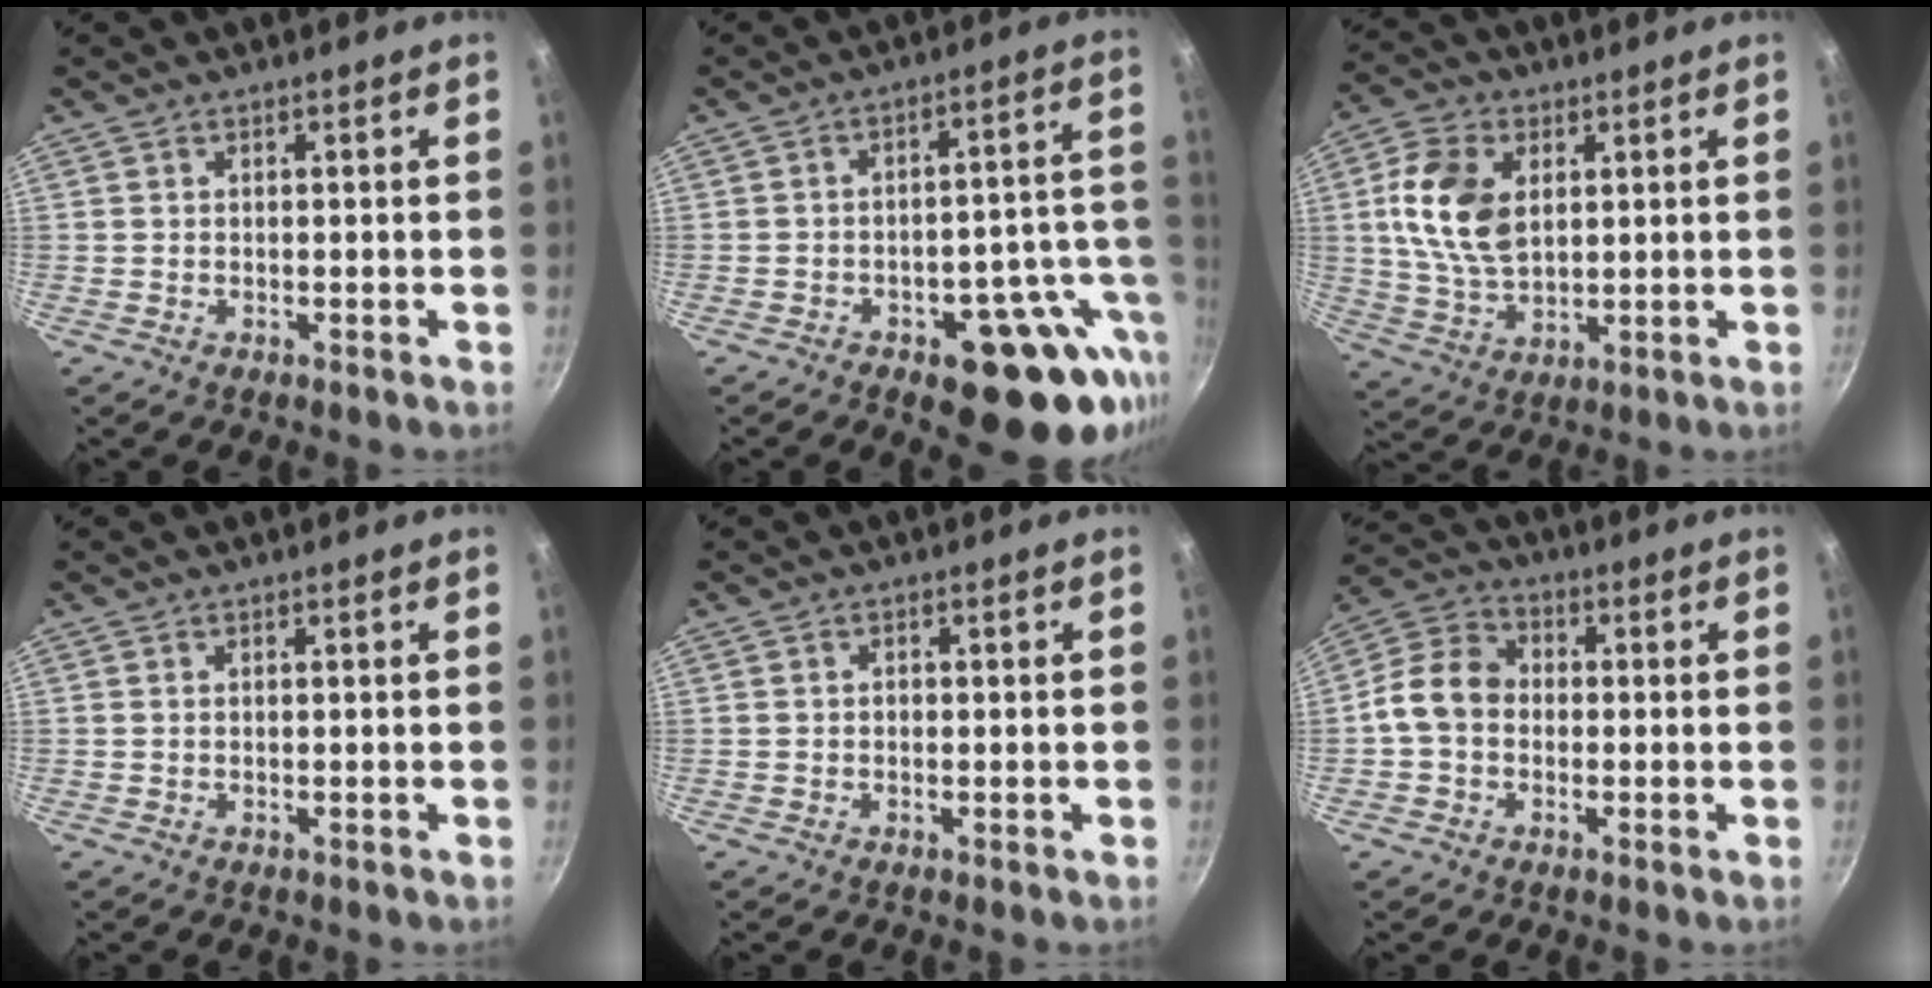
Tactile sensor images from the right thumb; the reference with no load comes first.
{"total": 18.2, "force": [-7.2, 8.9, 14.2], "torque": [-0.113, 0.033, -0.089]}
{"total": 12.9, "force": [2.8, 8.2, 9.6], "torque": [-0.171, -0.008, 0.057]}
{"total": 0.0}
{"total": 0.7, "force": [-0.1, 0.6, 0.4], "torque": [-0.003, 0.004, -0.002]}
{"total": 9.0, "force": [-0.8, 7.2, 5.3], "torque": [-0.074, 0.026, -0.037]}